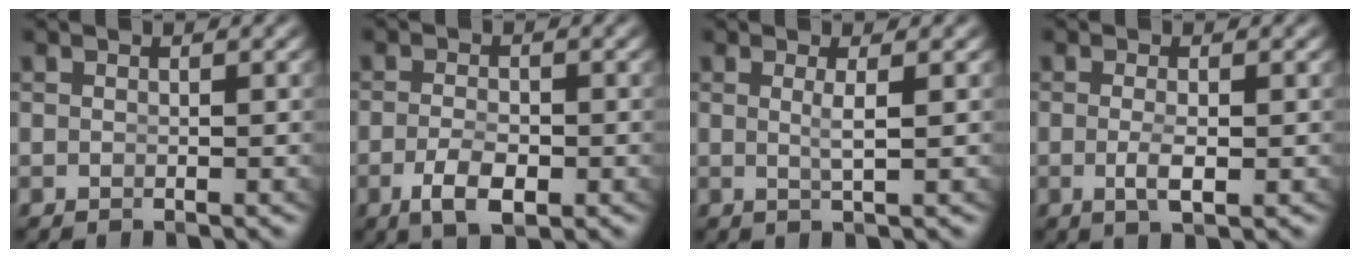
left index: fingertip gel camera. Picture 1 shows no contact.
{"total": 3.6, "force": [-1.8, 1.4, 2.8], "torque": [-0.054, -0.021, -0.021]}
{"total": 1.7, "force": [0.3, -0.9, 1.4], "torque": [-0.028, -0.015, 0.014]}
{"total": 2.0, "force": [-0.7, 0.0, 1.9], "torque": [-0.041, -0.018, -0.002]}